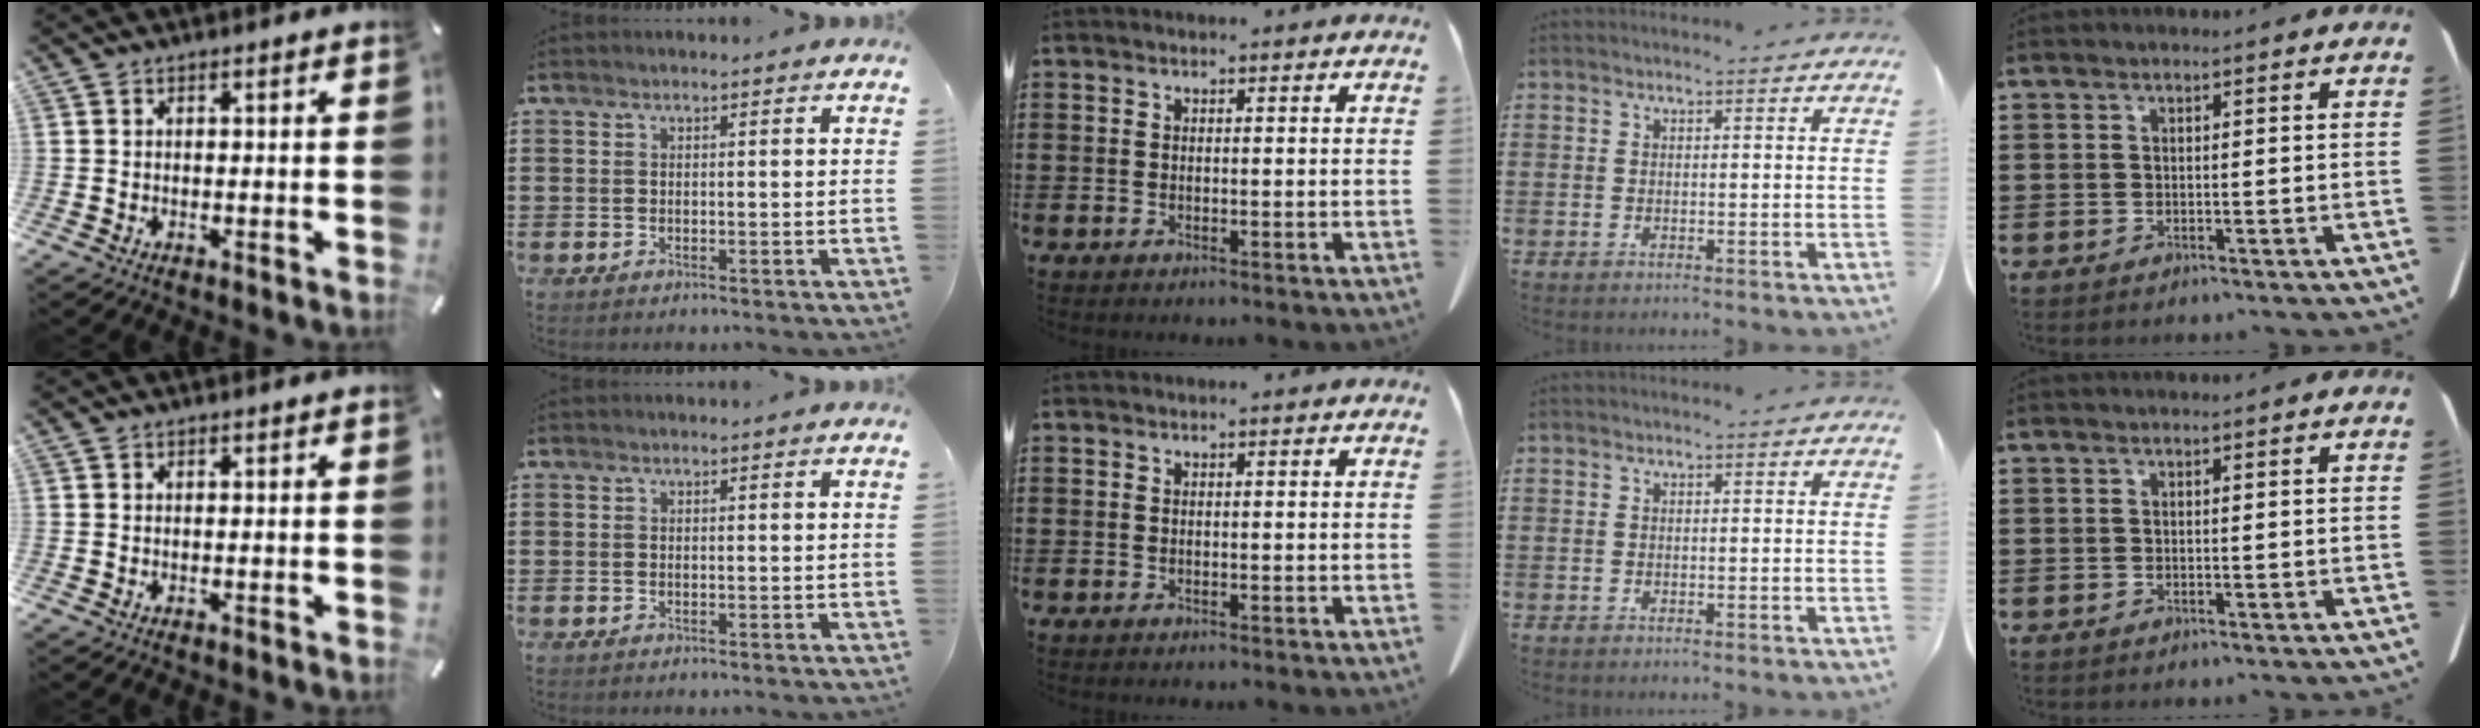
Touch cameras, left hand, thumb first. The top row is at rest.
{}